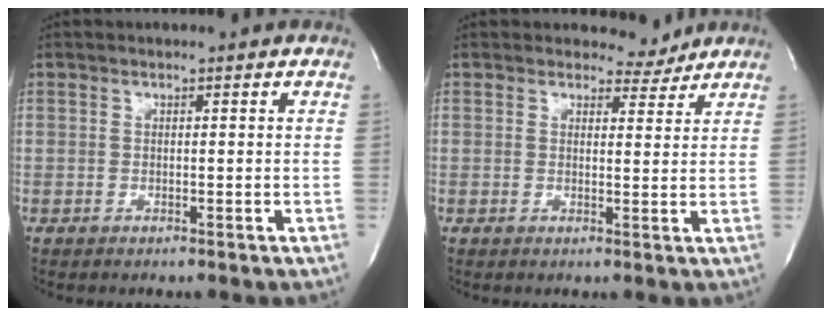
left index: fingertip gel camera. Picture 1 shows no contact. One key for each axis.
{"total": 2.9, "fx": 2.7, "fy": 1.0, "fz": -0.3, "tx": 0.006, "ty": -0.012, "tz": 0.030}